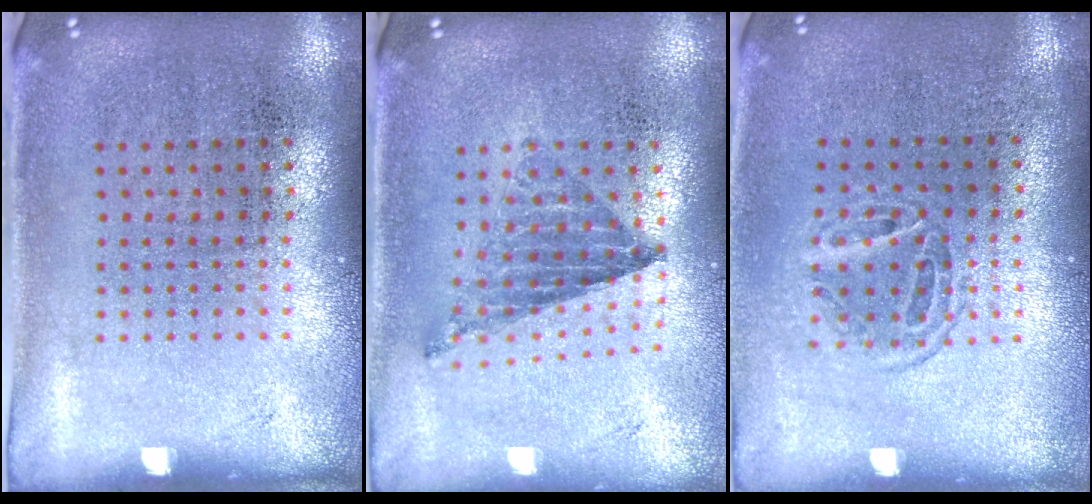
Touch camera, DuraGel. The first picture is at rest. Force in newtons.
{"total": 0.5, "press": 0.5, "slide": 0.1}
{"total": 1.2, "press": 1.0, "slide": 0.6}